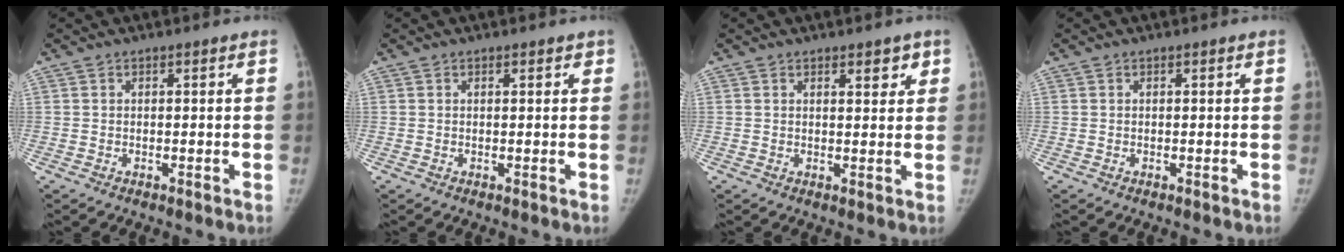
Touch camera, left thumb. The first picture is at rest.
{"total": 0.9, "force": [0.5, 0.5, 0.5], "torque": [-0.004, -0.001, 0.005]}
{"total": 3.1, "force": [1.8, 1.5, 2.1], "torque": [-0.008, -0.009, 0.024]}
{"total": 0.0}